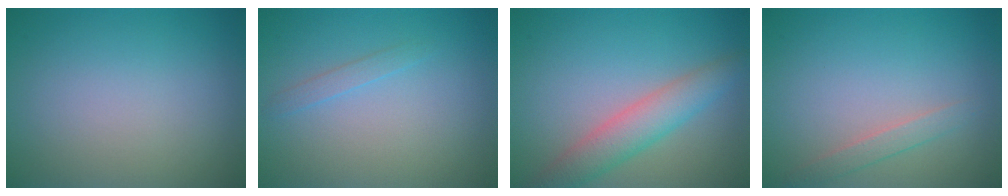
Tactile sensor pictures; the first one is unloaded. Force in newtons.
{"total": 0.9, "press": 0.9, "slide": 0.1}
{"total": 4.0, "press": 4.0, "slide": 0.2}
{"total": 1.4, "press": 1.4, "slide": 0.1}